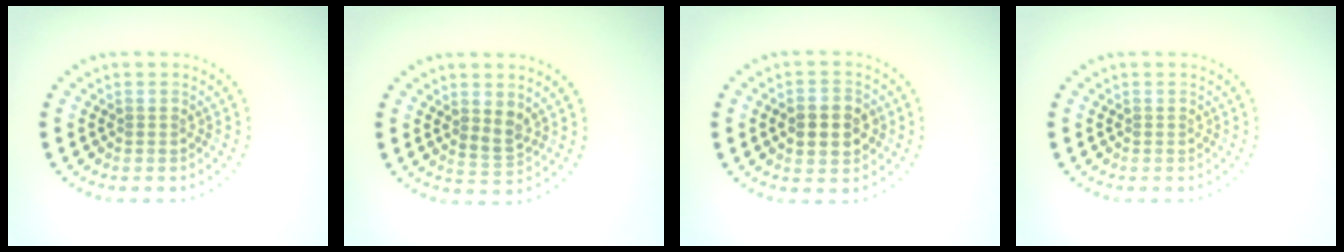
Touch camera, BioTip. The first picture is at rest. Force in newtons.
{"total": 1.9, "press": 1.6, "slide": 1.0}
{"total": 3.6, "press": 3.6, "slide": 0.1}
{"total": 0.0}